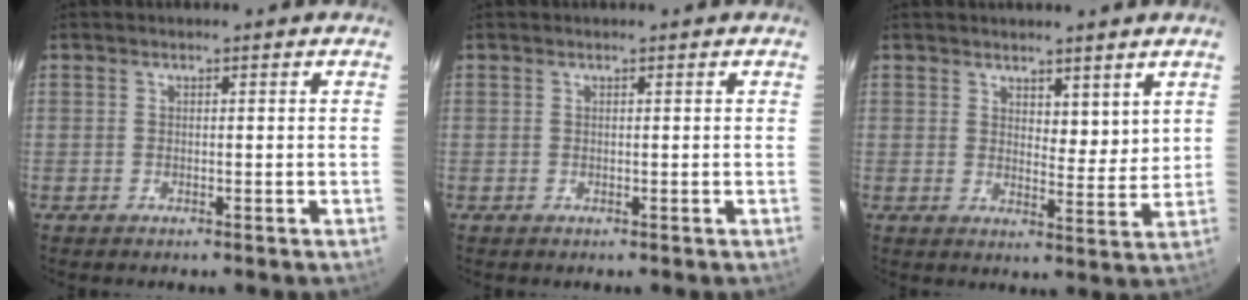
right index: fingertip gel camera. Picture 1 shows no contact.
{"total": 0.0}
{"total": 4.6, "force": [3.2, 2.1, 2.5], "torque": [-0.028, -0.012, 0.053]}